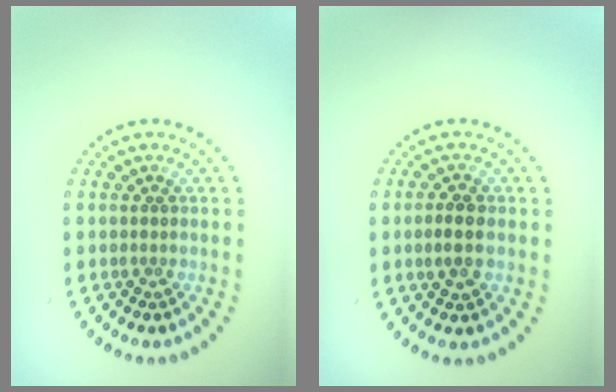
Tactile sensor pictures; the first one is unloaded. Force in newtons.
{"total": 2.3, "press": 2.3, "slide": 0.3}